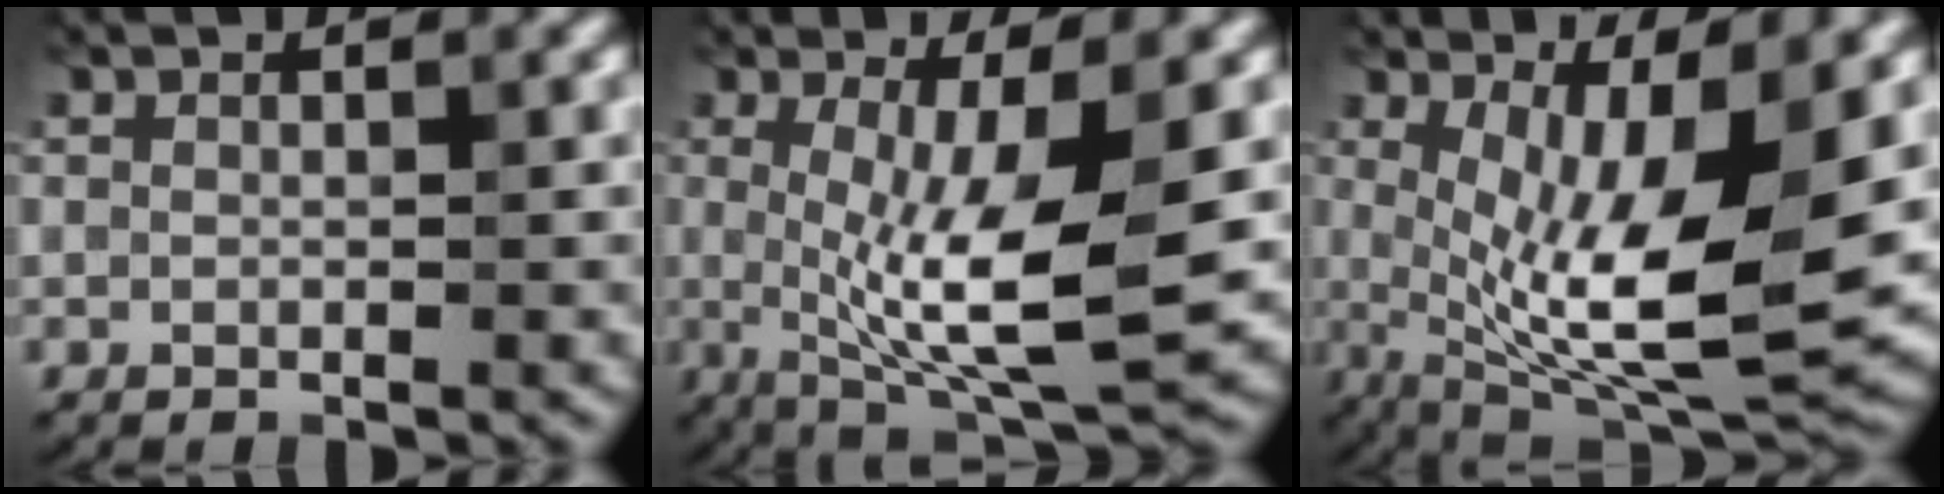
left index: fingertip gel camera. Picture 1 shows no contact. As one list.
[{"total": 9.5, "force": [-0.6, 2.5, 9.1], "torque": [-0.161, -0.017, -0.005]}, {"total": 12.6, "force": [0.3, 3.8, 12.0], "torque": [-0.197, -0.023, 0.012]}]